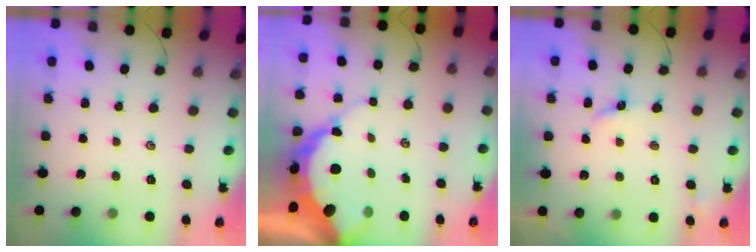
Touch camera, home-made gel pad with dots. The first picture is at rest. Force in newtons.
{"total": 13.1, "press": 13.0, "slide": 1.2}
{"total": 3.5, "press": 3.5, "slide": 0.4}